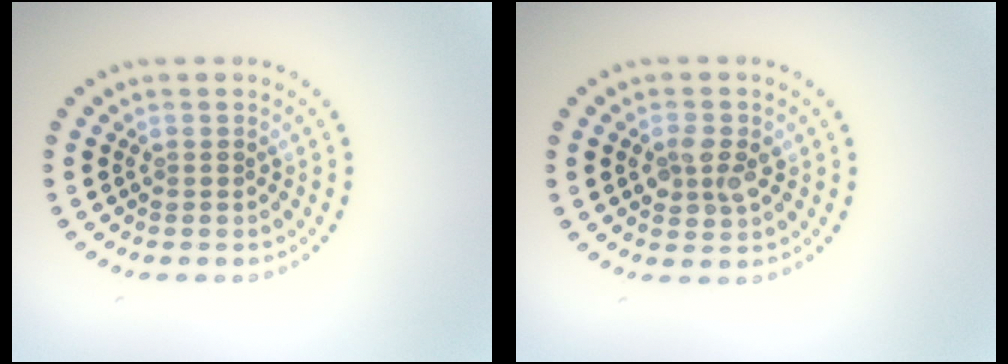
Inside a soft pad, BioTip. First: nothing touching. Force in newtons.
{"total": 2.3, "press": 2.3, "slide": 0.2}